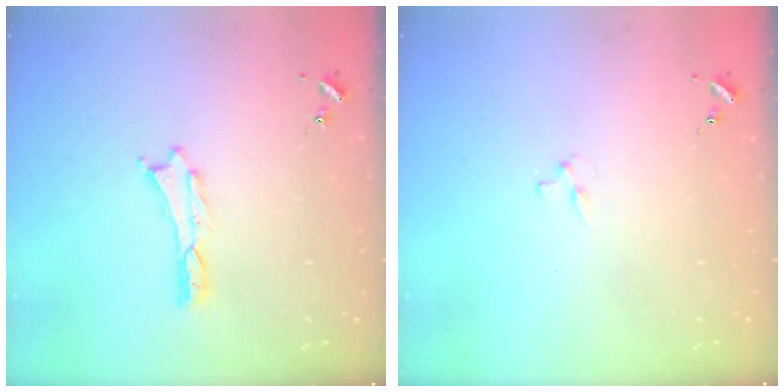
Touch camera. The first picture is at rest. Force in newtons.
{"total": 1.8, "press": 1.8, "slide": 0.3}